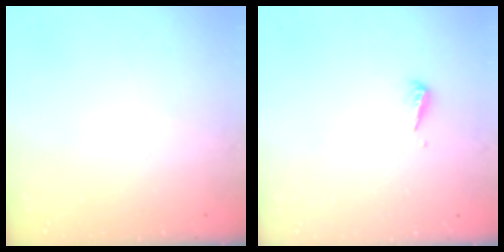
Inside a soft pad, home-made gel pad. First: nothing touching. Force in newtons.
{"total": 2.9, "press": 2.9, "slide": 0.4}